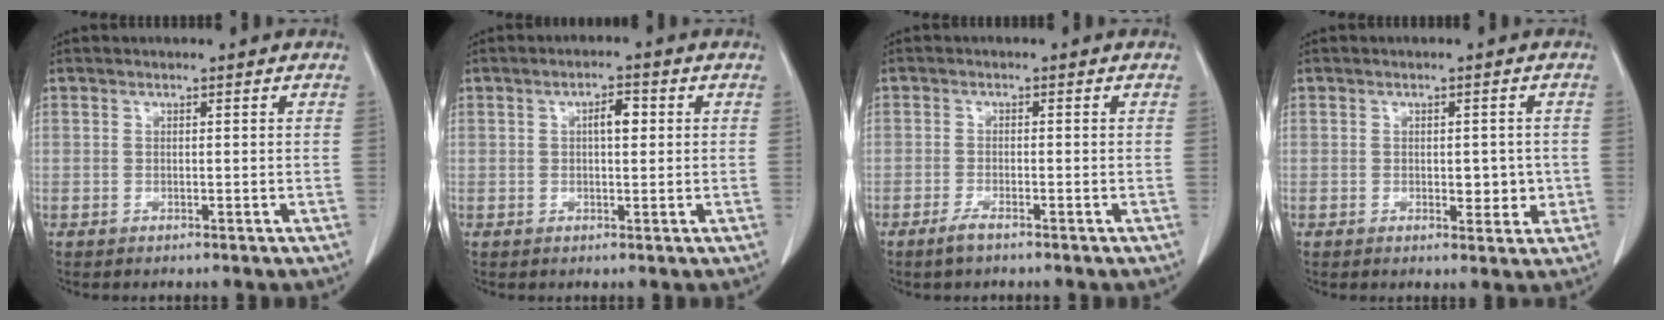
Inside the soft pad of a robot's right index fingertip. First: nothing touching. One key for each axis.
{"total": 3.0, "fx": 0.6, "fy": 1.1, "fz": 2.7, "tx": -0.045, "ty": 0.005, "tz": 0.008}
{"total": 2.3, "fx": -1.7, "fy": 0.3, "fz": 1.5, "tx": -0.035, "ty": -0.003, "tz": -0.033}
{"total": 3.5, "fx": -0.3, "fy": 2.0, "fz": 2.9, "tx": -0.027, "ty": -0.001, "tz": 0.002}